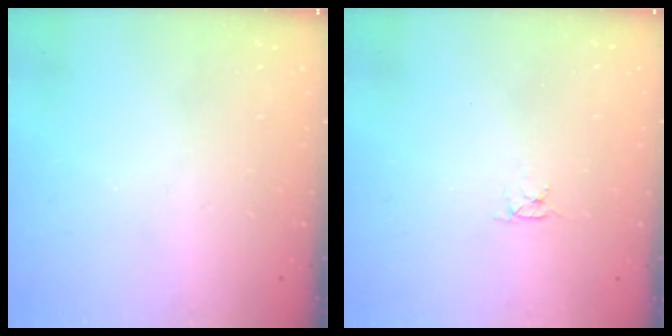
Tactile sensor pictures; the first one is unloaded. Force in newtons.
{"total": 2.8, "press": 2.8, "slide": 0.3}